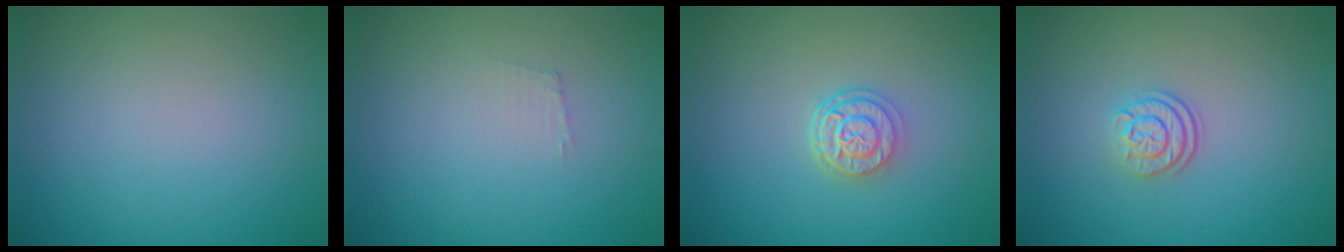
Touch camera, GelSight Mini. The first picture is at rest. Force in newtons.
{"total": 0.7, "press": 0.7, "slide": 0.1}
{"total": 3.1, "press": 2.5, "slide": 2.0}
{"total": 2.4, "press": 1.8, "slide": 1.6}